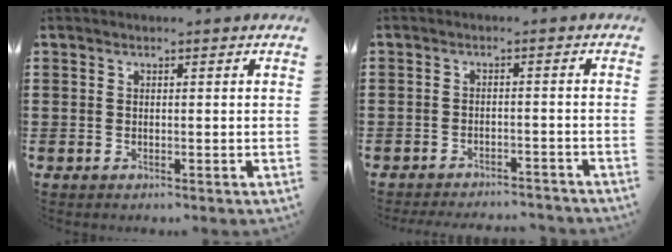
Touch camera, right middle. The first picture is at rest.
{"total": 2.8, "force": [-2.8, 0.1, 0.0], "torque": [-0.006, -0.001, -0.057]}